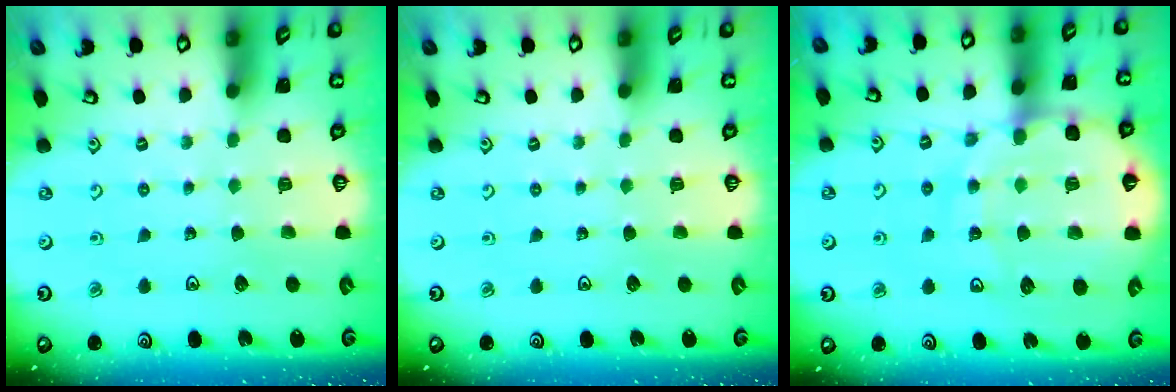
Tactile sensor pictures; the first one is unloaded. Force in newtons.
{"total": 0.0}
{"total": 14.9, "press": 14.8, "slide": 1.8}